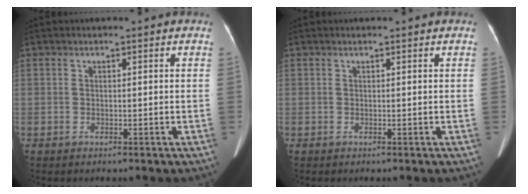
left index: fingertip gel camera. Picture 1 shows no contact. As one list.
[{"total": 0.8, "force": [0.7, 0.0, 0.4], "torque": [-0.008, 0.001, 0.010]}]